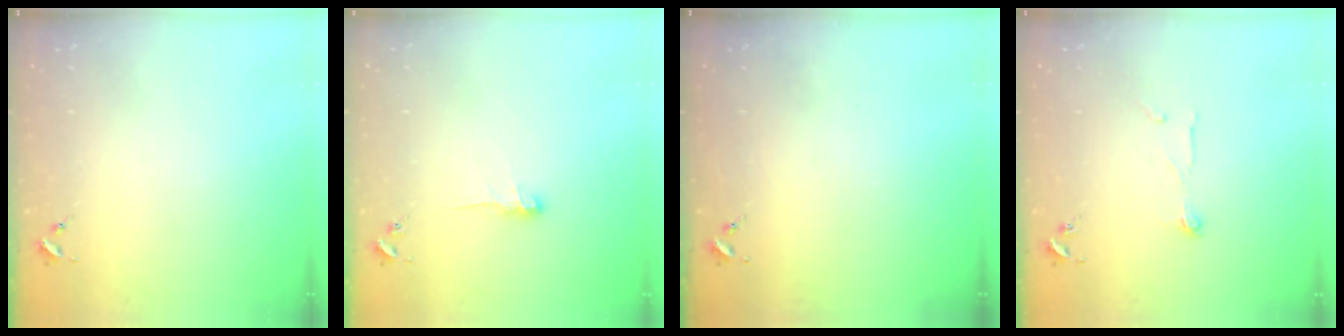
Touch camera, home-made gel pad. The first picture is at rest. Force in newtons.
{"total": 6.3, "press": 6.2, "slide": 0.8}
{"total": 0.0}
{"total": 6.1, "press": 6.1, "slide": 0.3}